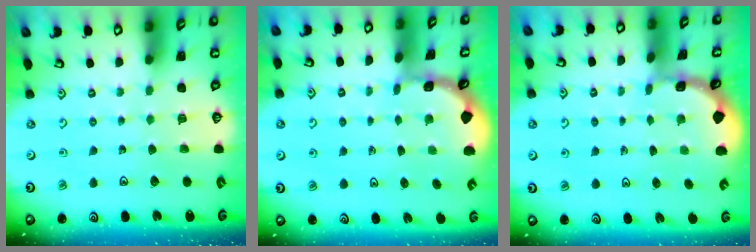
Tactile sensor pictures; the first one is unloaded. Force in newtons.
{"total": 1.2, "press": 1.1, "slide": 0.2}
{"total": 1.2, "press": 1.1, "slide": 0.2}